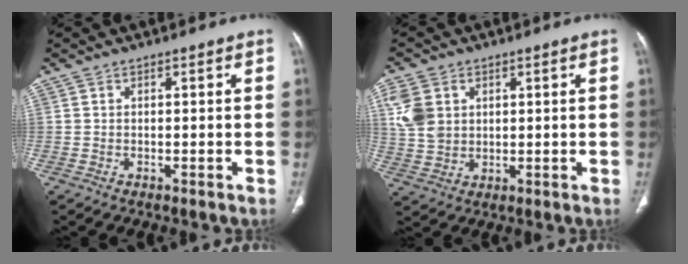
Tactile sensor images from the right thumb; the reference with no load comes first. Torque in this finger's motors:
{"motor_torque": [0.94, 0.88, 0.66, 1.02, 0.10]}